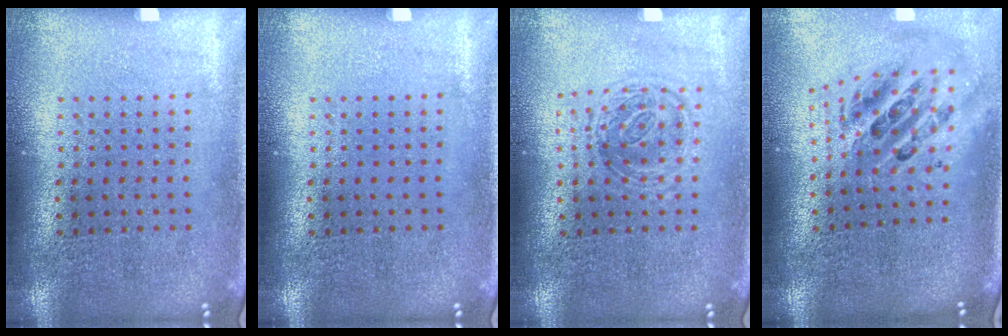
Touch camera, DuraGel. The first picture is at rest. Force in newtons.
{"total": 0.0}
{"total": 1.2, "press": 1.0, "slide": 0.8}
{"total": 2.4, "press": 1.8, "slide": 1.5}